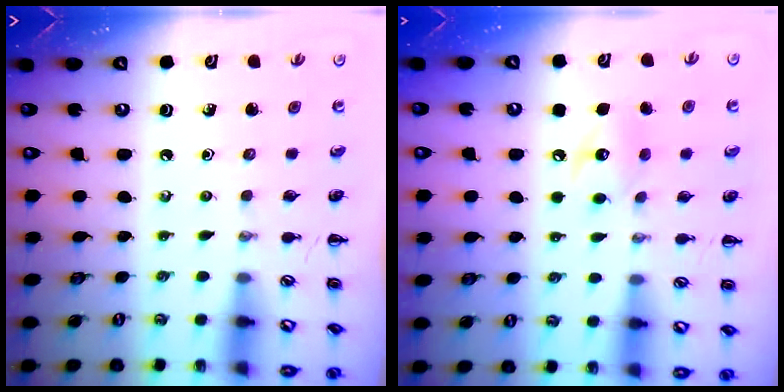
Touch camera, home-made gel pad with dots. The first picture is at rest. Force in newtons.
{"total": 8.2, "press": 8.1, "slide": 1.1}